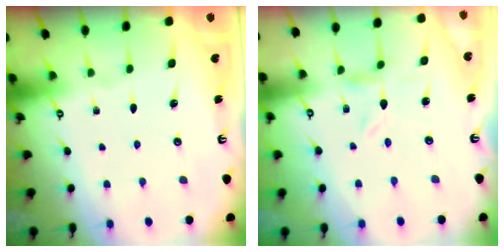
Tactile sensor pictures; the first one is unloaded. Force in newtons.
{"total": 0.0}